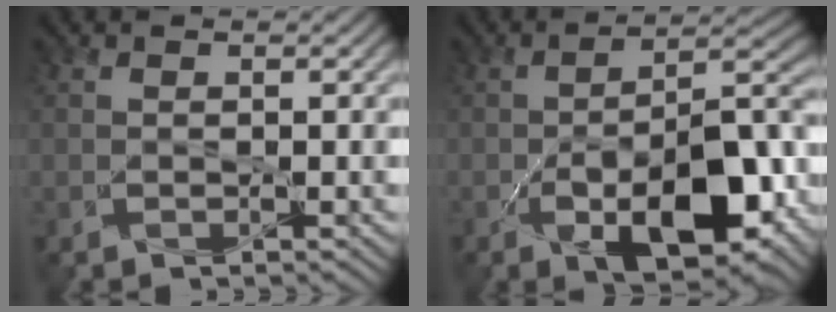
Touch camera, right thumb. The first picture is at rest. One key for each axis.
{"total": 13.5, "fx": -5.4, "fy": 6.2, "fz": 10.7, "tx": -0.169, "ty": -0.024, "tz": -0.082}